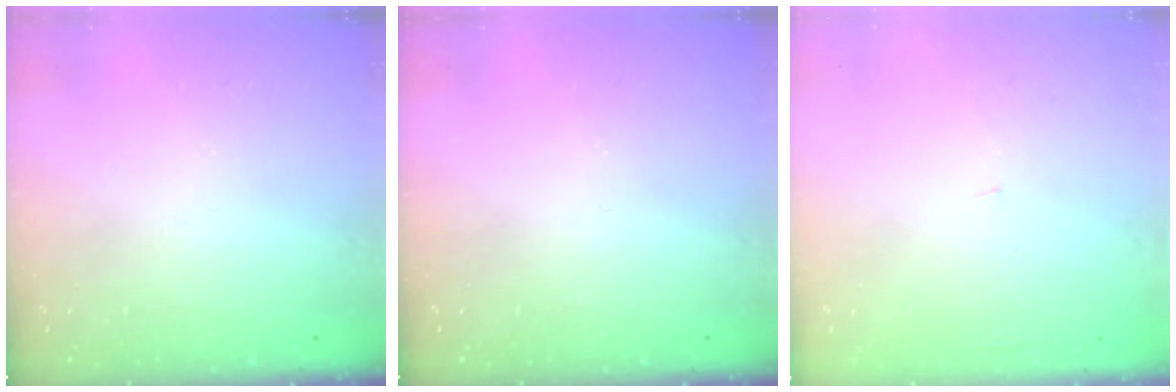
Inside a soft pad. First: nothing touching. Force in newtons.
{"total": 0.0}
{"total": 0.9, "press": 0.9, "slide": 0.0}